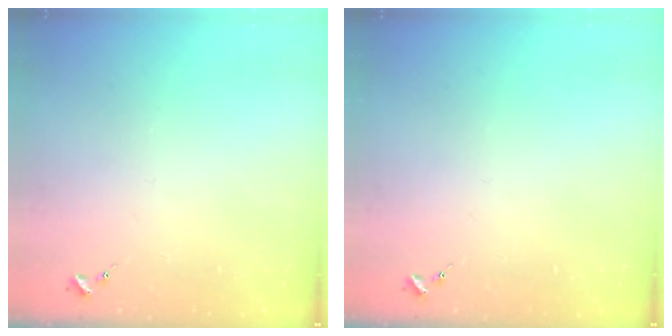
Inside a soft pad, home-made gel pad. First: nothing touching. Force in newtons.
{"total": 0.0}